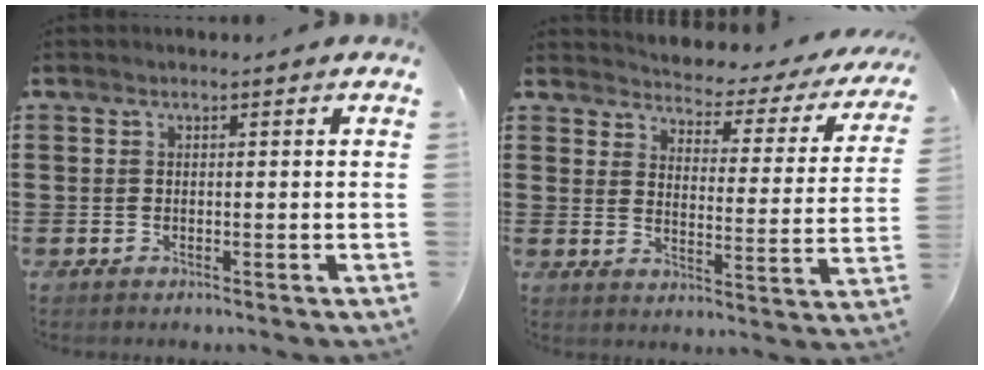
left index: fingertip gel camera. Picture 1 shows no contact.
{"total": 2.7, "force": [2.6, 0.6, 0.5], "torque": [-0.022, -0.030, 0.033]}